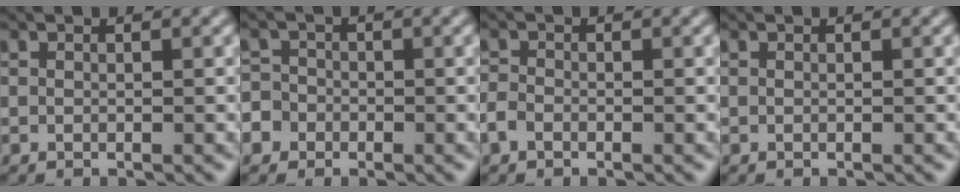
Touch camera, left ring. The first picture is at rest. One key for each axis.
{"total": 4.9, "fx": -2.7, "fy": 4.0, "fz": 1.0, "tx": -0.010, "ty": -0.003, "tz": -0.063}
{"total": 1.4, "fx": -0.9, "fy": 0.9, "fz": 0.7, "tx": -0.013, "ty": 0.002, "tz": -0.022}
{"total": 0.0}